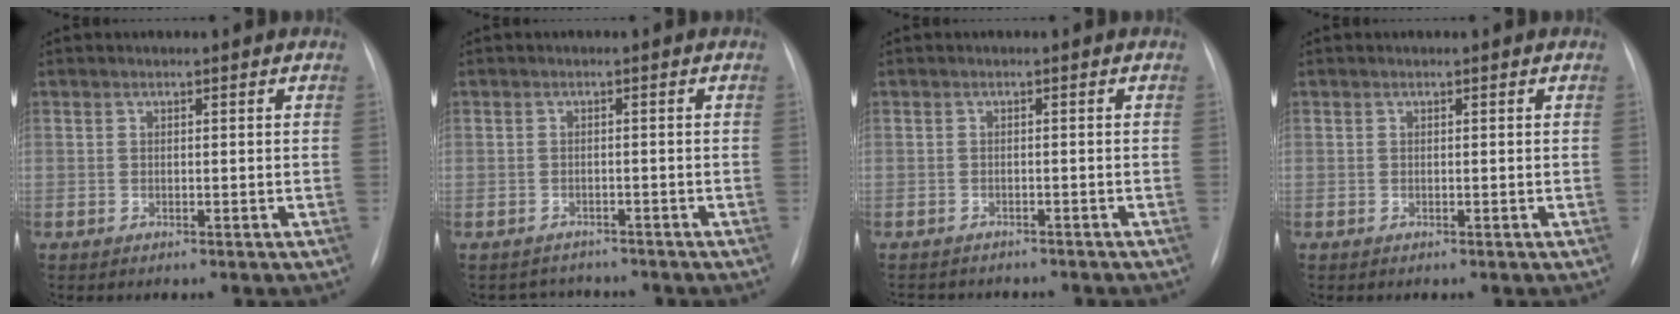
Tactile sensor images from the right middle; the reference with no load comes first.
{"total": 3.1, "force": [-2.7, 1.4, -0.7], "torque": [0.004, 0.003, -0.041]}
{"total": 7.1, "force": [-6.3, 2.3, 2.3], "torque": [-0.034, 0.001, -0.076]}
{"total": 0.0}